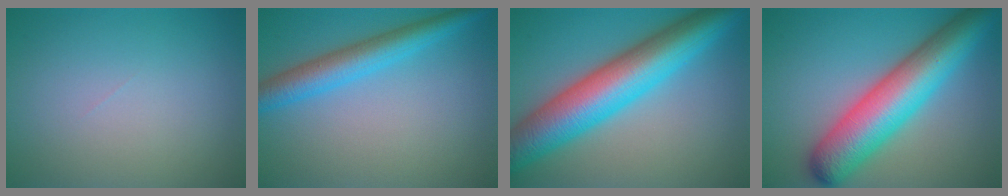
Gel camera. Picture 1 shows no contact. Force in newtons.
{"total": 4.7, "press": 4.7, "slide": 0.1}
{"total": 11.2, "press": 11.2, "slide": 0.1}
{"total": 10.1, "press": 10.1, "slide": 0.4}